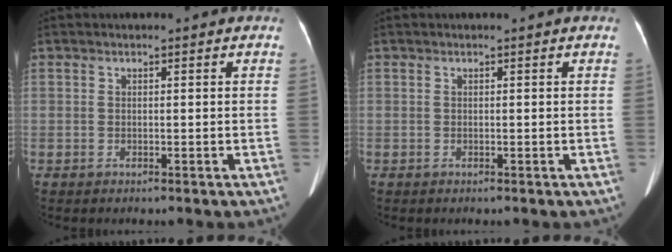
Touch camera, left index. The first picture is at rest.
{"total": 0.0}